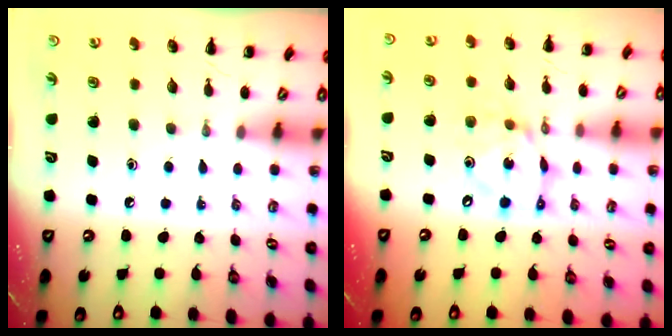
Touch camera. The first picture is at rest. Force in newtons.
{"total": 10.4, "press": 10.1, "slide": 2.4}